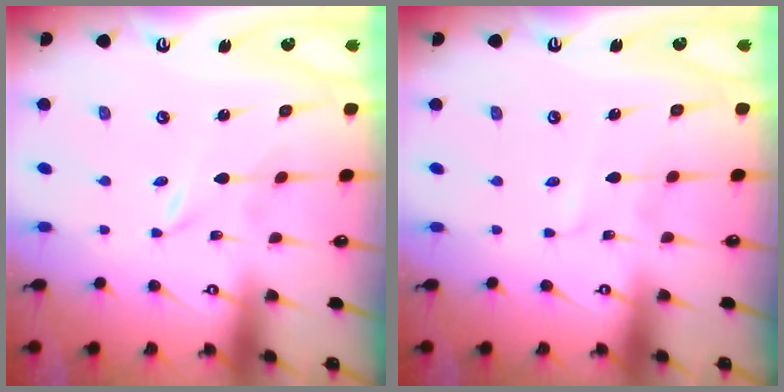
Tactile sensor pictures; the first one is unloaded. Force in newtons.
{"total": 2.5, "press": 2.5, "slide": 0.3}